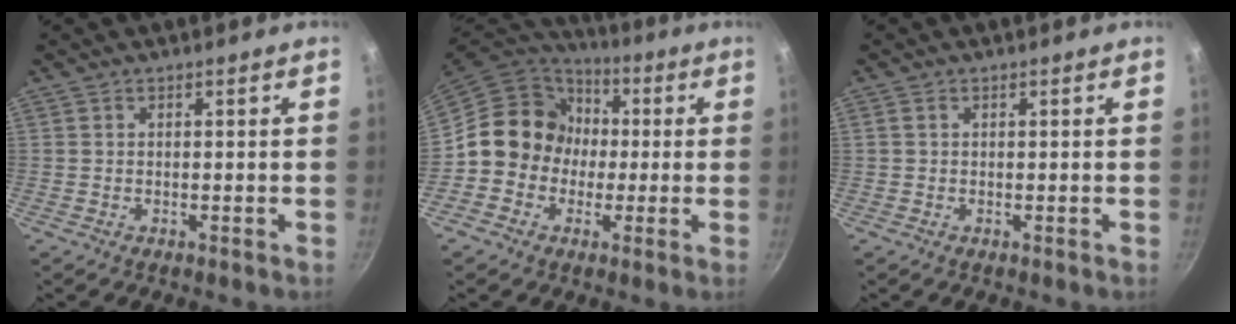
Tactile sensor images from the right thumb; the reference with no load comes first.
{"total": 13.6, "force": [-0.3, 12.6, 5.3], "torque": [-0.039, 0.035, -0.022]}
{"total": 0.7, "force": [0.2, 0.6, 0.4], "torque": [-0.006, 0.004, 0.002]}